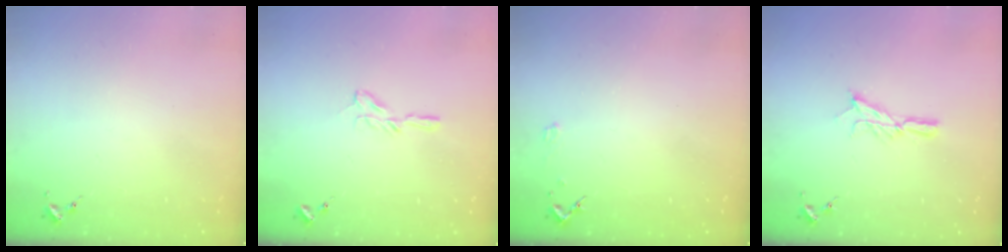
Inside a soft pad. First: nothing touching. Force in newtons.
{"total": 5.3, "press": 5.2, "slide": 0.6}
{"total": 2.0, "press": 2.0, "slide": 0.2}
{"total": 10.1, "press": 10.1, "slide": 0.6}